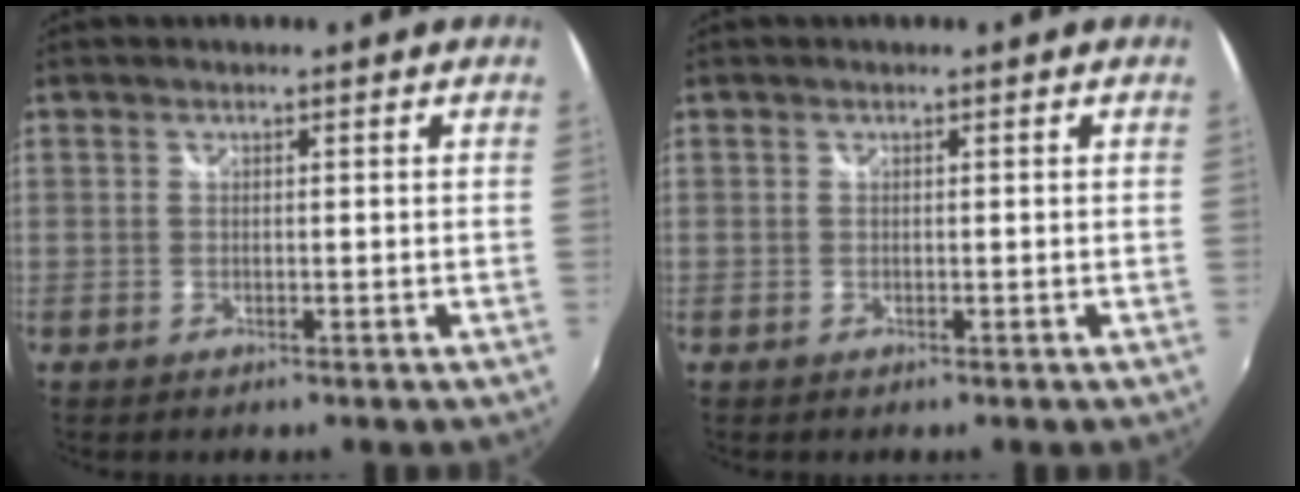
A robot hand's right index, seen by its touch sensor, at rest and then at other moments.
{"total": 0.0}